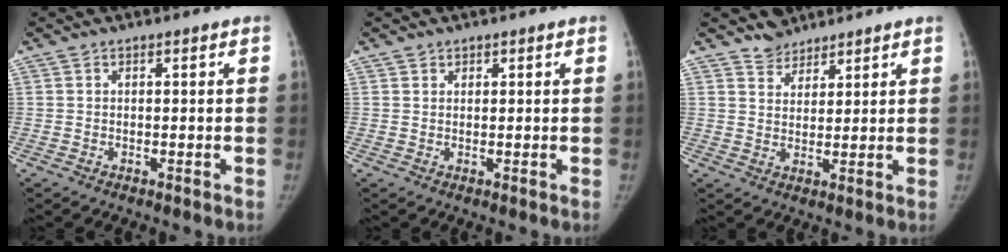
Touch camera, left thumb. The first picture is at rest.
{"total": 0.8, "force": [0.6, 0.5, -0.1], "torque": [0.015, -0.003, 0.004]}
{"total": 4.0, "force": [3.5, 2.1, -0.2], "torque": [0.029, -0.026, 0.056]}